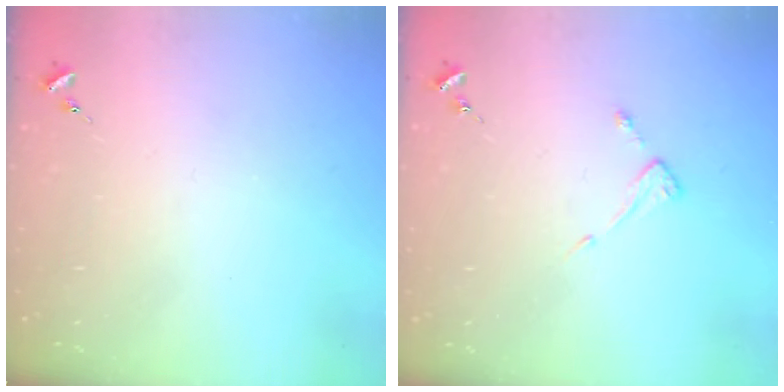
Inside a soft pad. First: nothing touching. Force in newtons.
{"total": 3.9, "press": 3.8, "slide": 0.4}